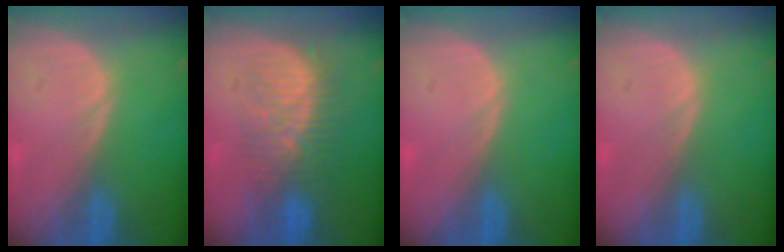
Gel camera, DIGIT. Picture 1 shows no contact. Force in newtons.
{"total": 8.5, "press": 8.2, "slide": 2.3}
{"total": 0.0}
{"total": 0.0}